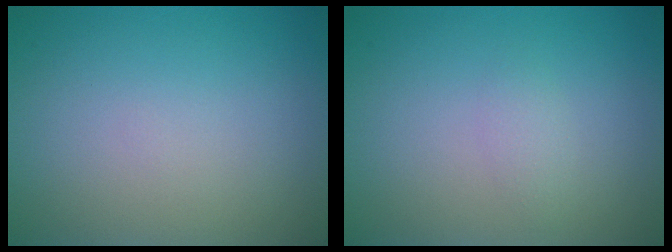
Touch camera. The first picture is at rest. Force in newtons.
{"total": 1.0, "press": 1.0, "slide": 0.1}